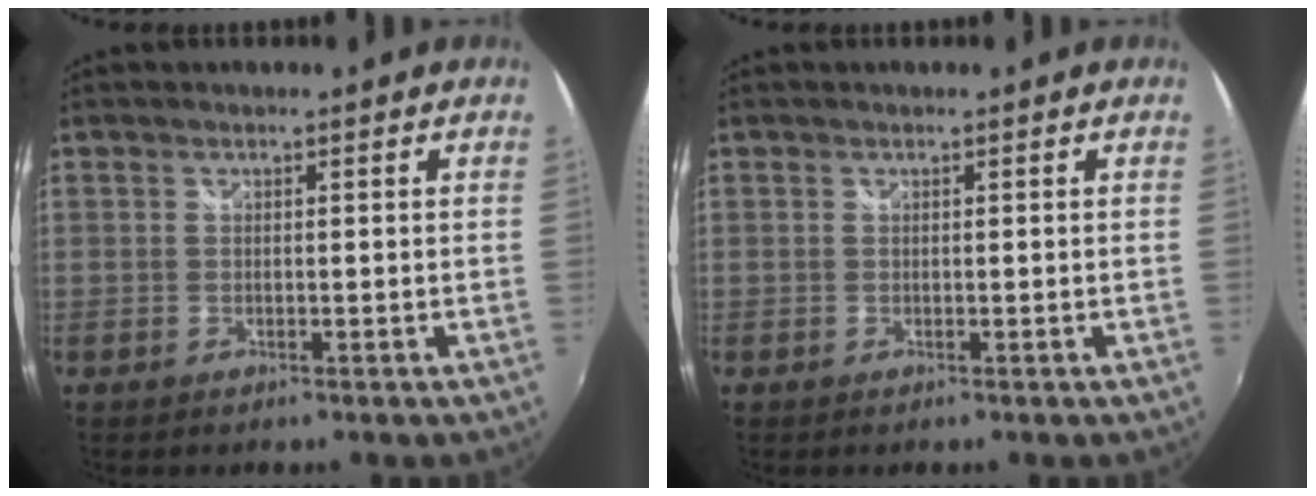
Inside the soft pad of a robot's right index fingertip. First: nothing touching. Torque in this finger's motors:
{"motor_torque": [-0.04, 0.19, -0.04, -0.01]}